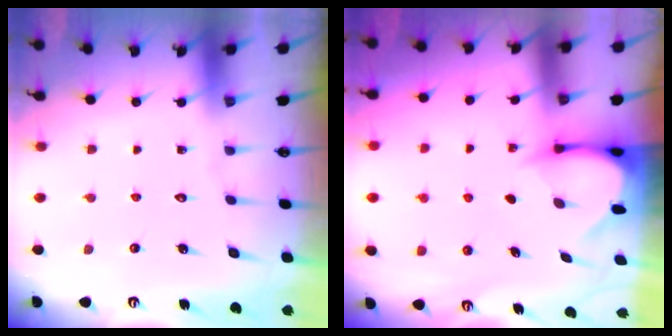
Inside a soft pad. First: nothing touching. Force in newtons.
{"total": 3.3, "press": 3.2, "slide": 0.3}